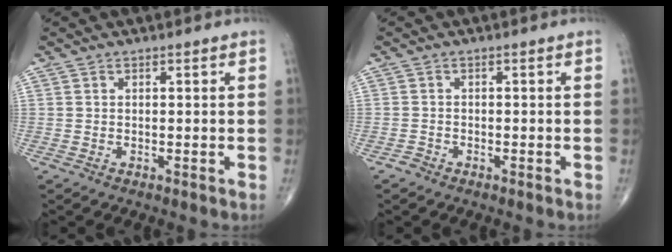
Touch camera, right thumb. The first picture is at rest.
{"total": 1.0, "force": [-0.8, 0.6, 0.0], "torque": [0.000, 0.001, -0.022]}